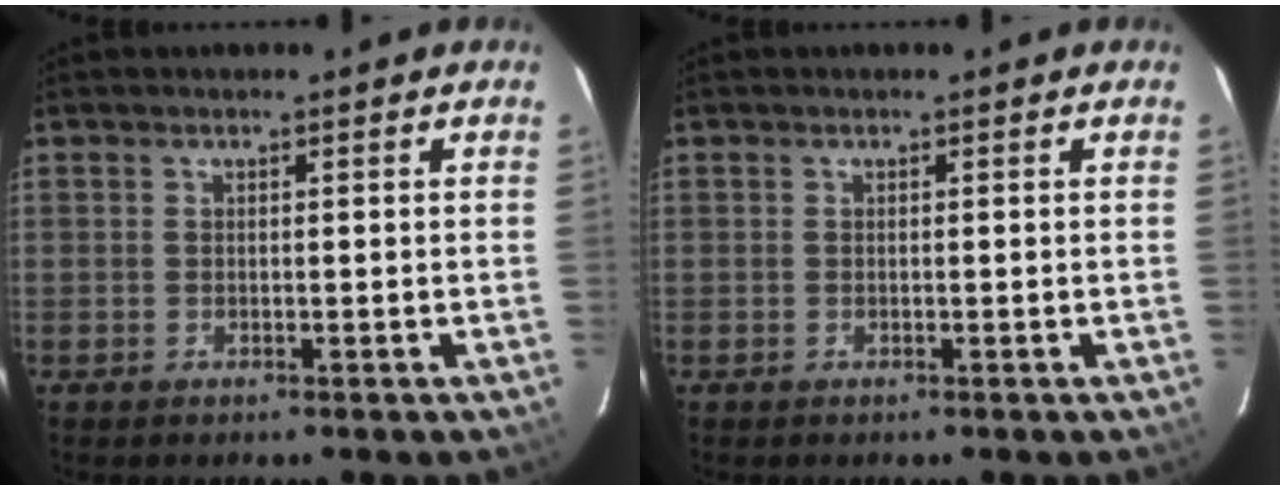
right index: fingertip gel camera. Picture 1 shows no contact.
{"total": 0.0}